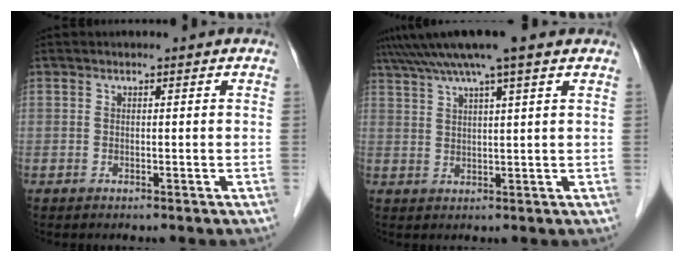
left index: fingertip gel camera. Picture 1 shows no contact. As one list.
[{"total": 9.6, "force": [7.3, -0.5, 6.2], "torque": [-0.110, 0.035, 0.110]}]